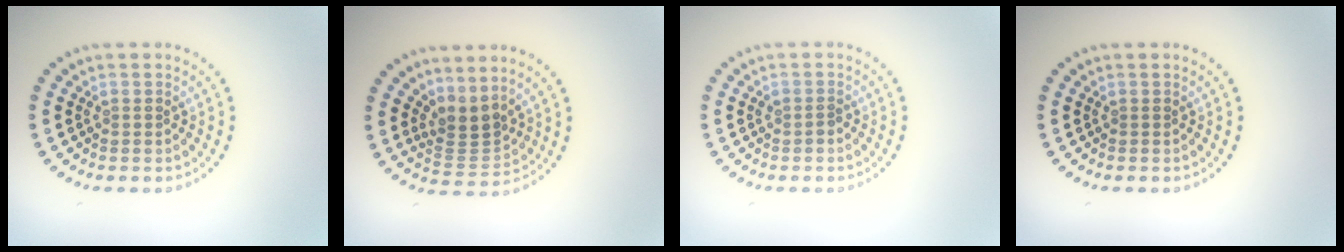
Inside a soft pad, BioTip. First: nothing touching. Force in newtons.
{"total": 2.8, "press": 2.0, "slide": 1.9}
{"total": 0.6, "press": 0.6, "slide": 0.3}
{"total": 0.0}